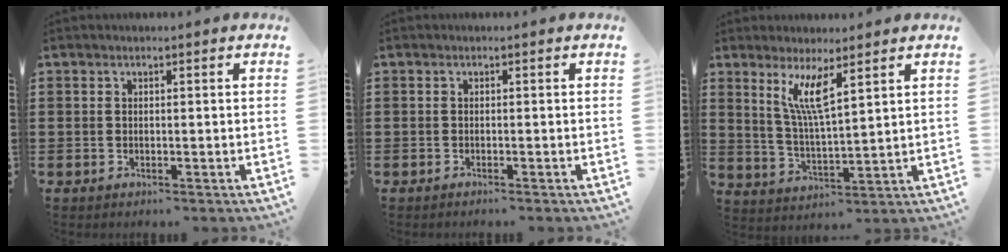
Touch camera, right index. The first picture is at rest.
{"total": 0.5, "force": [-0.5, 0.0, 0.2], "torque": [-0.004, -0.001, -0.010]}
{"total": 6.4, "force": [3.3, 0.9, 5.4], "torque": [-0.116, -0.002, 0.058]}